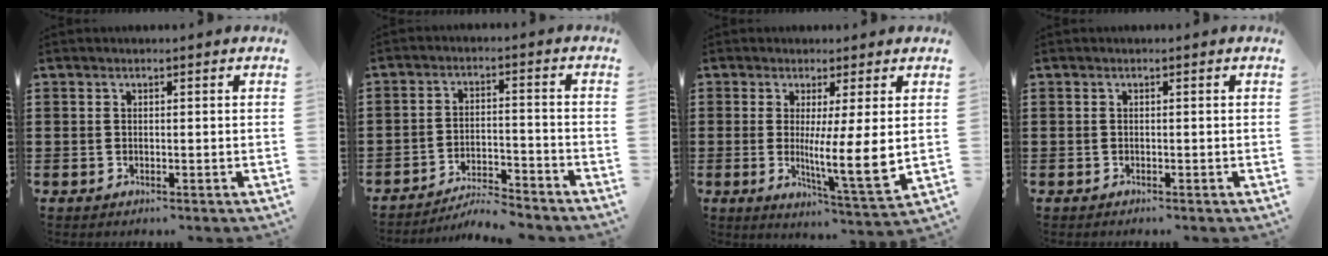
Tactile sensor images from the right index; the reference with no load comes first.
{"total": 4.9, "force": [-4.8, 0.0, 1.0], "torque": [-0.022, 0.001, -0.098]}
{"total": 8.1, "force": [0.8, 0.4, 8.0], "torque": [-0.131, -0.023, 0.015]}
{"total": 0.0}